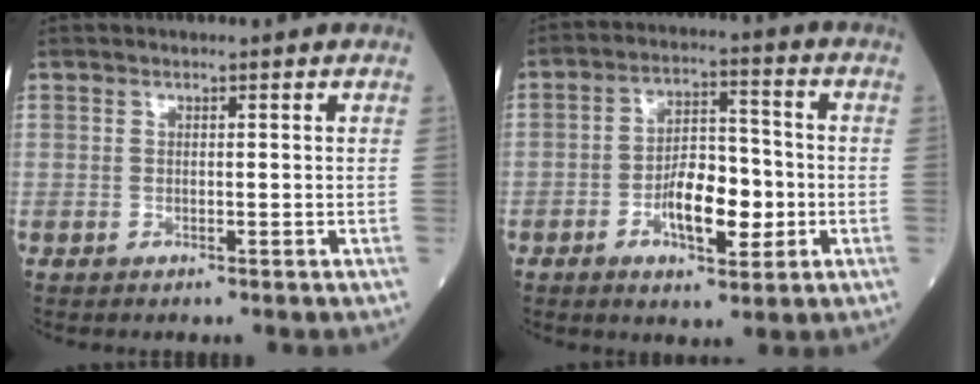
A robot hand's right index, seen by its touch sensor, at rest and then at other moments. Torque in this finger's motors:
{"motor_torque": [0.45, 0.12, 0.21, 0.13]}